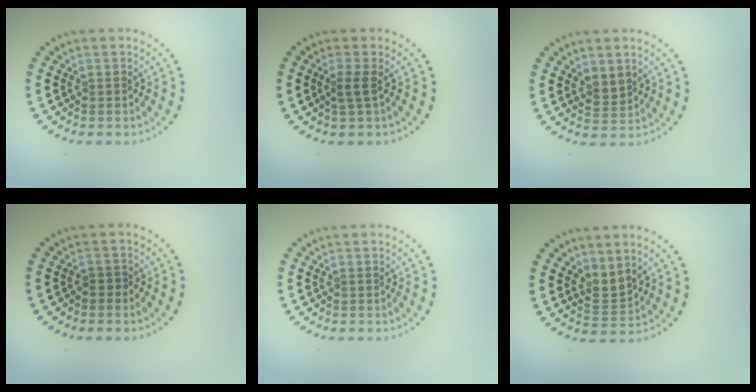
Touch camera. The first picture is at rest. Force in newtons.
{"total": 1.4, "press": 1.0, "slide": 1.0}
{"total": 1.7, "press": 1.5, "slide": 0.8}
{"total": 0.6, "press": 0.4, "slide": 0.5}
{"total": 0.0}
{"total": 2.0, "press": 1.4, "slide": 1.4}